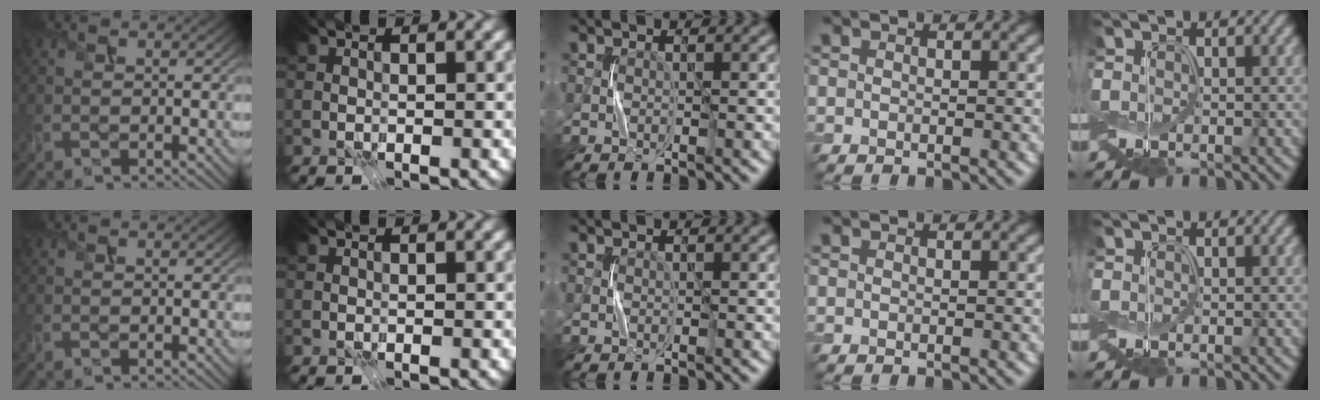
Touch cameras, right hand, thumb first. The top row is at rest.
{}